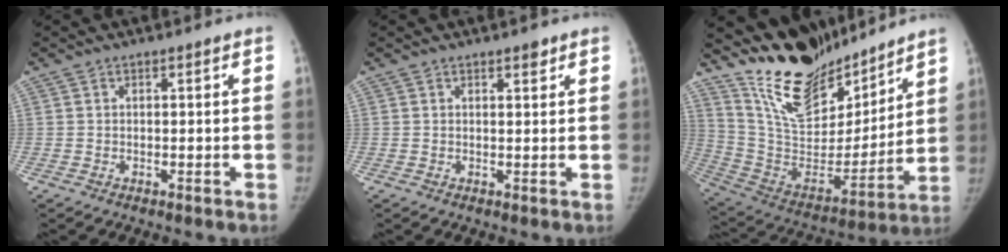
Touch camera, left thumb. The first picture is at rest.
{"total": 1.5, "force": [1.1, 0.6, 0.9], "torque": [-0.004, -0.006, 0.015]}
{"total": 22.3, "force": [18.8, 8.3, 8.7], "torque": [-0.107, -0.116, 0.333]}